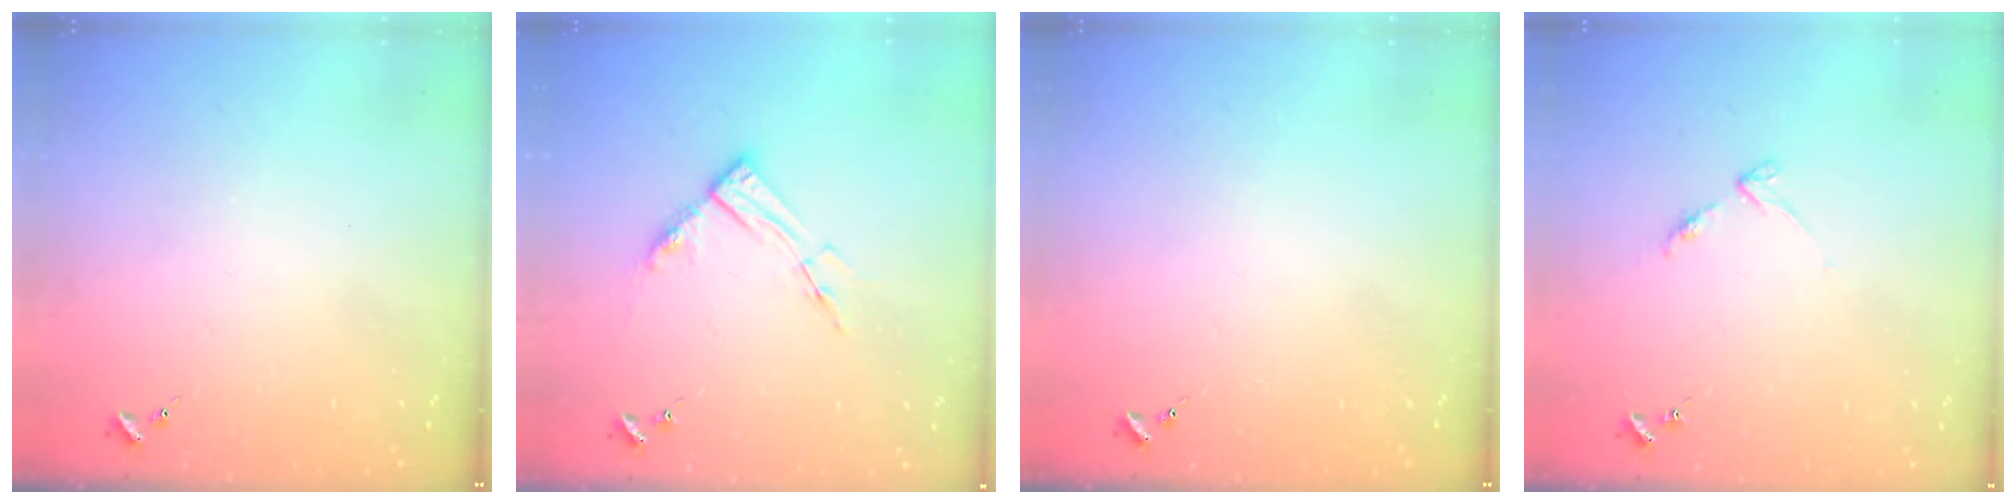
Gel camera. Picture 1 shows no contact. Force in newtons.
{"total": 8.9, "press": 8.9, "slide": 0.8}
{"total": 0.0}
{"total": 4.0, "press": 4.0, "slide": 0.6}